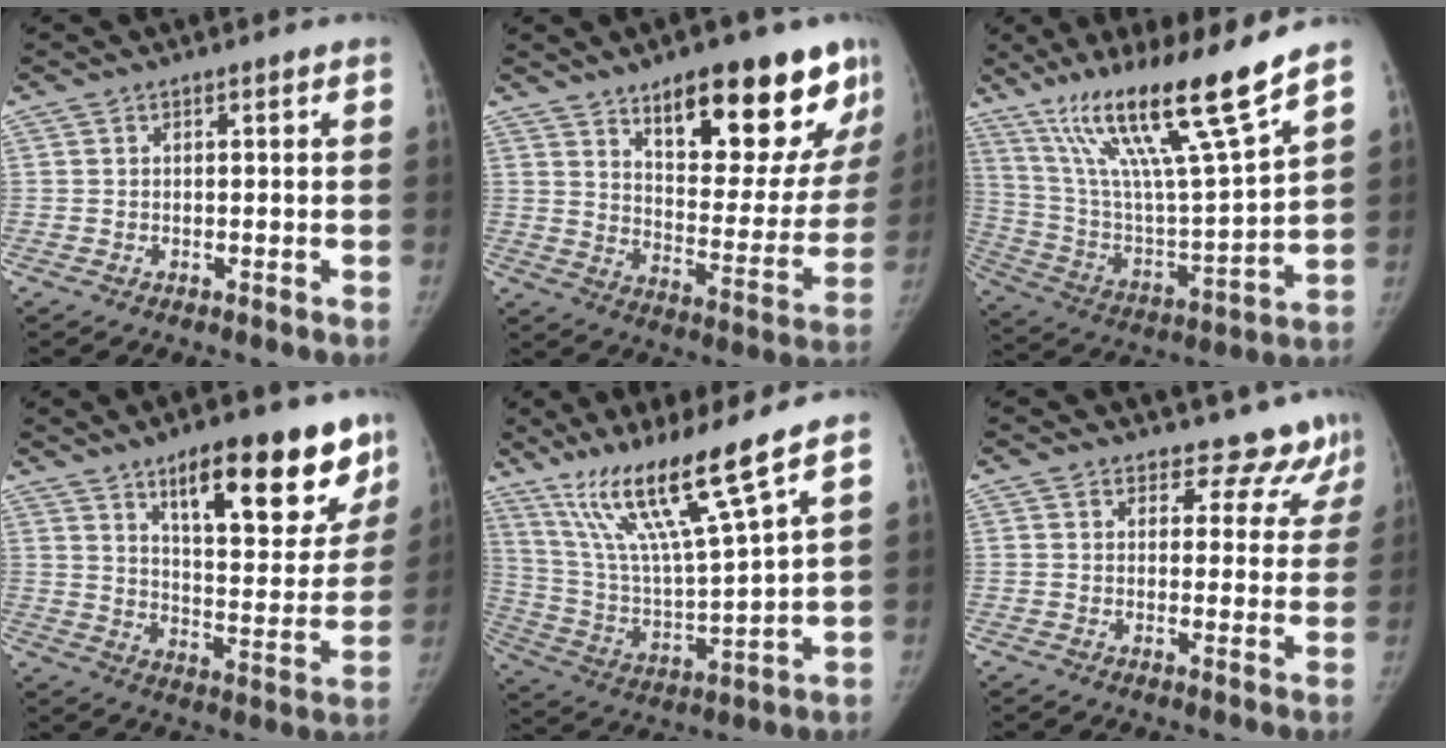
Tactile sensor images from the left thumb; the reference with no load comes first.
{"total": 23.8, "force": [14.1, 9.0, 17.0], "torque": [-0.178, -0.063, 0.205]}
{"total": 22.8, "force": [15.2, 1.5, 17.0], "torque": [-0.280, -0.062, 0.277]}
{"total": 20.8, "force": [13.0, 7.4, 14.5], "torque": [-0.149, -0.064, 0.197]}
{"total": 17.7, "force": [12.1, 0.2, 12.9], "torque": [-0.224, -0.062, 0.232]}
{"total": 9.9, "force": [8.9, 4.4, 0.7], "torque": [0.046, -0.049, 0.084]}